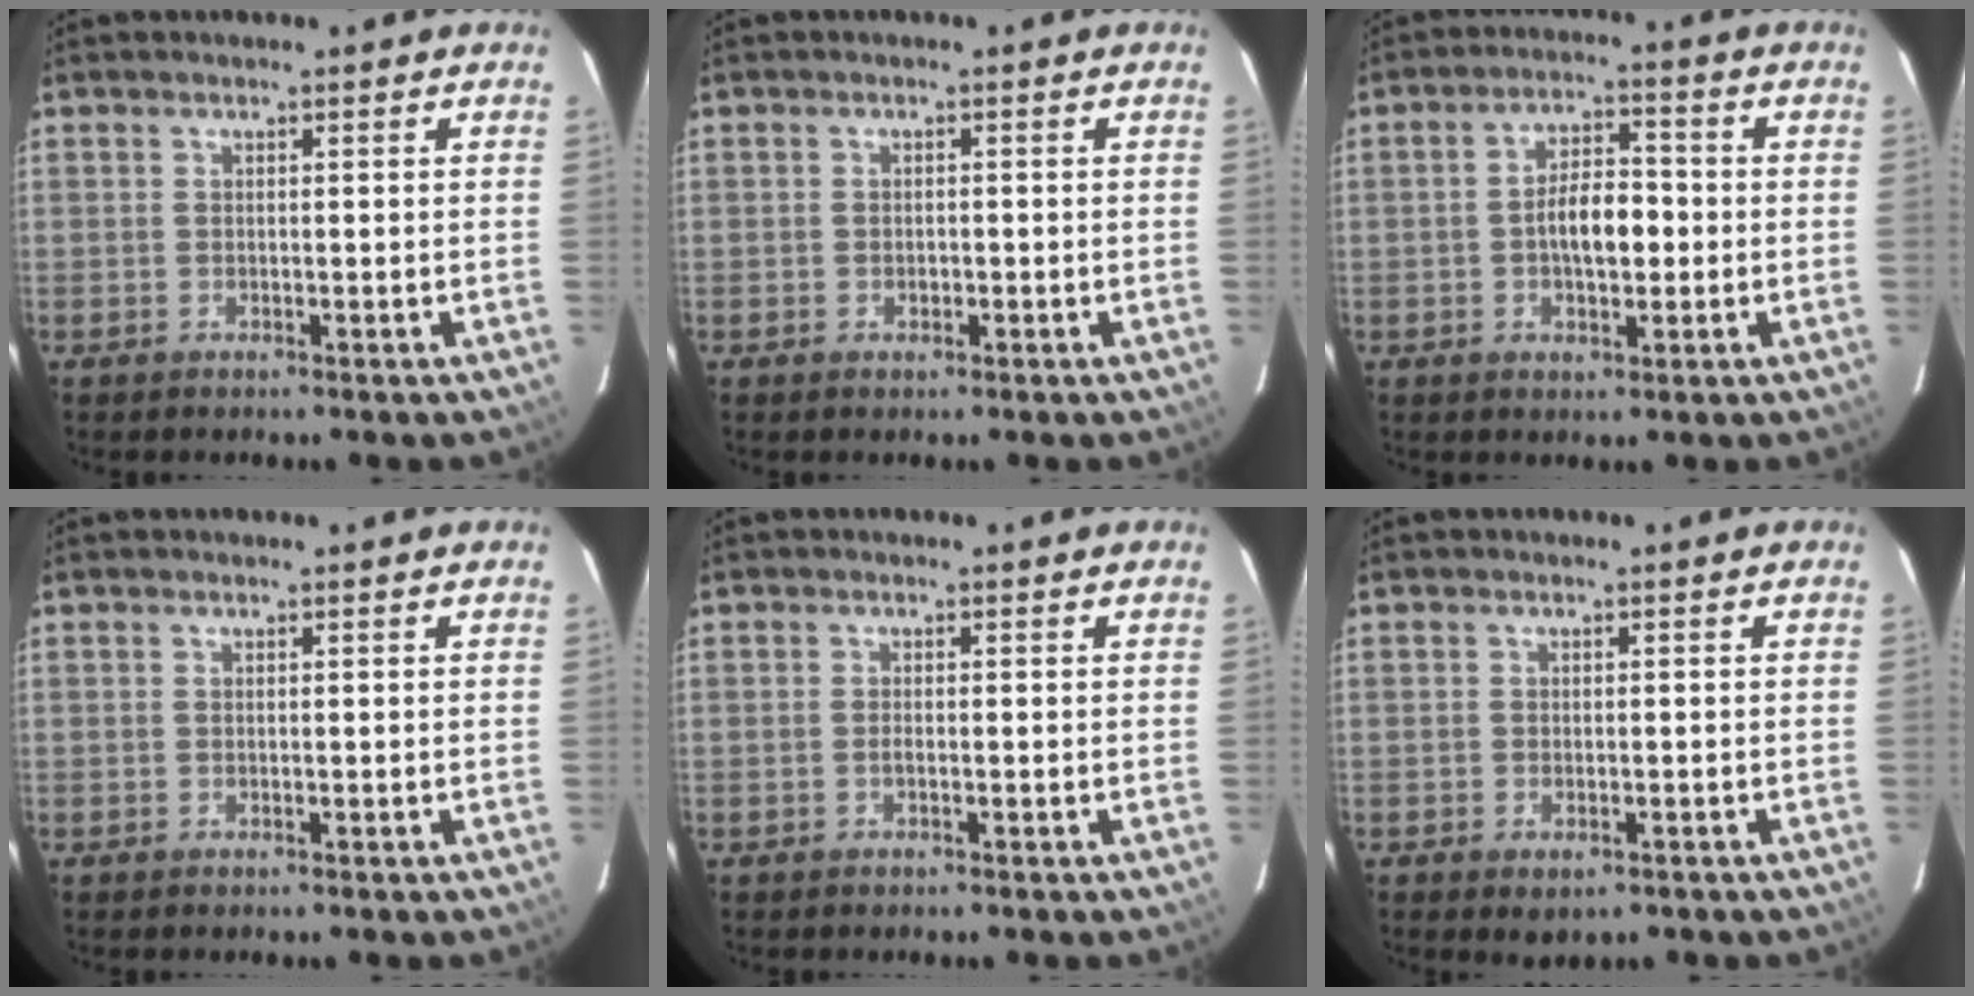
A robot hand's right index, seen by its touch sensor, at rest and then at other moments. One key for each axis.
{"total": 1.2, "fx": -0.4, "fy": 1.0, "fz": 0.5, "tx": -0.006, "ty": 0.001, "tz": -0.005}
{"total": 7.3, "fx": -1.1, "fy": 3.5, "fz": 6.4, "tx": -0.114, "ty": 0.012, "tz": -0.014}
{"total": 0.0}
{"total": 0.6, "fx": -0.3, "fy": 0.1, "fz": 0.5, "tx": -0.010, "ty": 0.001, "tz": -0.006}
{"total": 2.8, "fx": -1.4, "fy": 1.7, "fz": 1.7, "tx": -0.032, "ty": -0.008, "tz": -0.018}